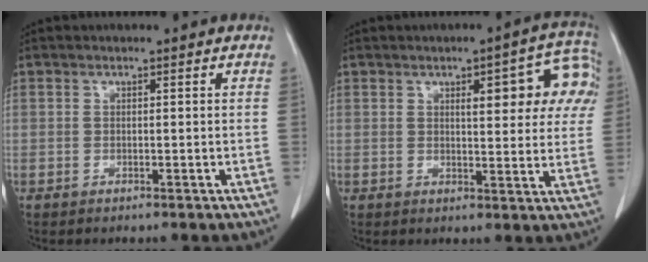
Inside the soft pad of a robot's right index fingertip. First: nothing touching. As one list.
[{"total": 11.8, "force": [4.1, 3.5, 10.6], "torque": [-0.117, 0.023, 0.046]}]